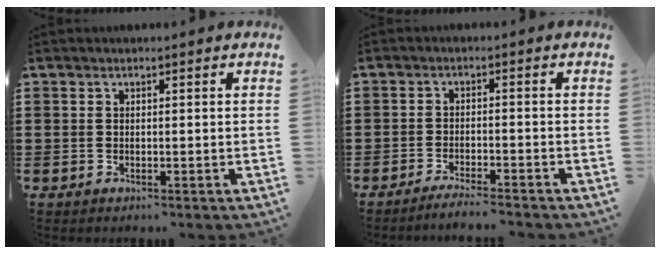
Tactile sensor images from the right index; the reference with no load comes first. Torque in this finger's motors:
{"motor_torque": [1.07, 1.07, 0.03, 0.02]}